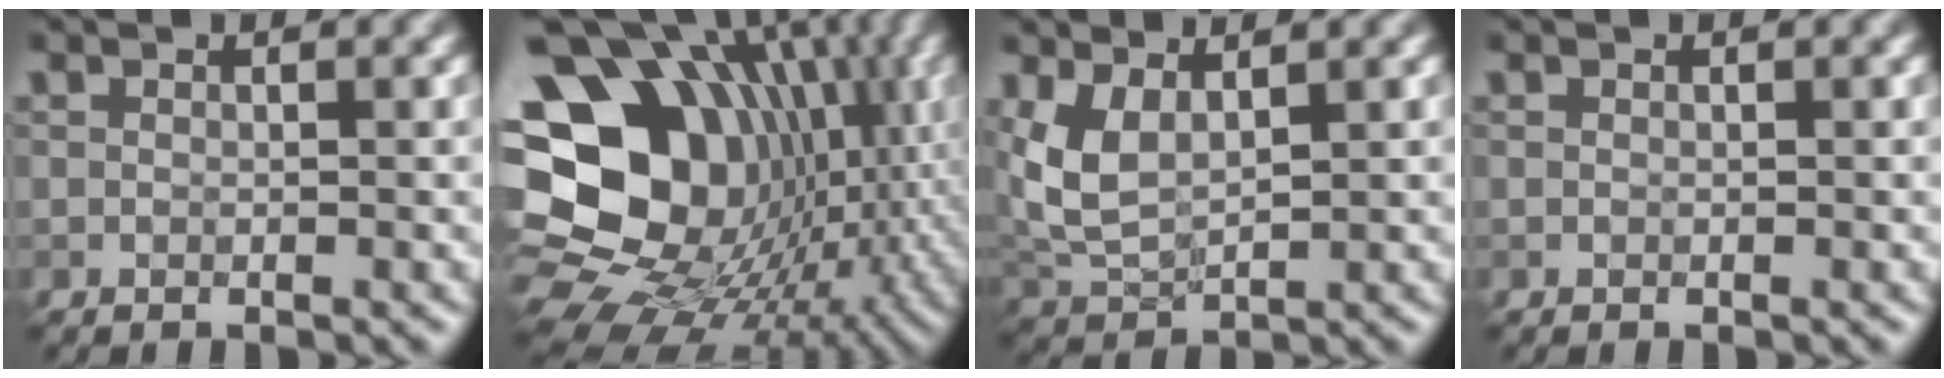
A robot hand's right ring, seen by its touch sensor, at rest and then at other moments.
{"total": 20.1, "force": [1.9, 16.1, 11.8], "torque": [-0.195, 0.005, 0.039]}
{"total": 4.2, "force": [2.0, 2.1, 3.1], "torque": [-0.084, 0.001, 0.047]}
{"total": 0.0}